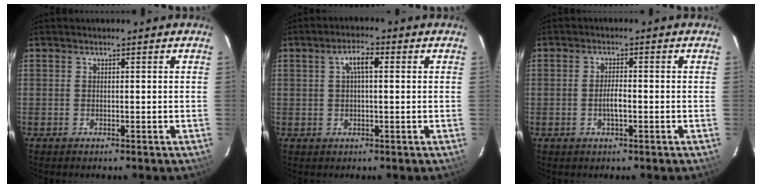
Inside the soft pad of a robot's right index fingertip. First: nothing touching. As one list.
[{"total": 3.9, "force": [1.0, 1.4, 3.5], "torque": [-0.066, 0.013, 0.018]}, {"total": 2.5, "force": [-0.8, 0.8, 2.2], "torque": [-0.041, -0.001, -0.015]}]